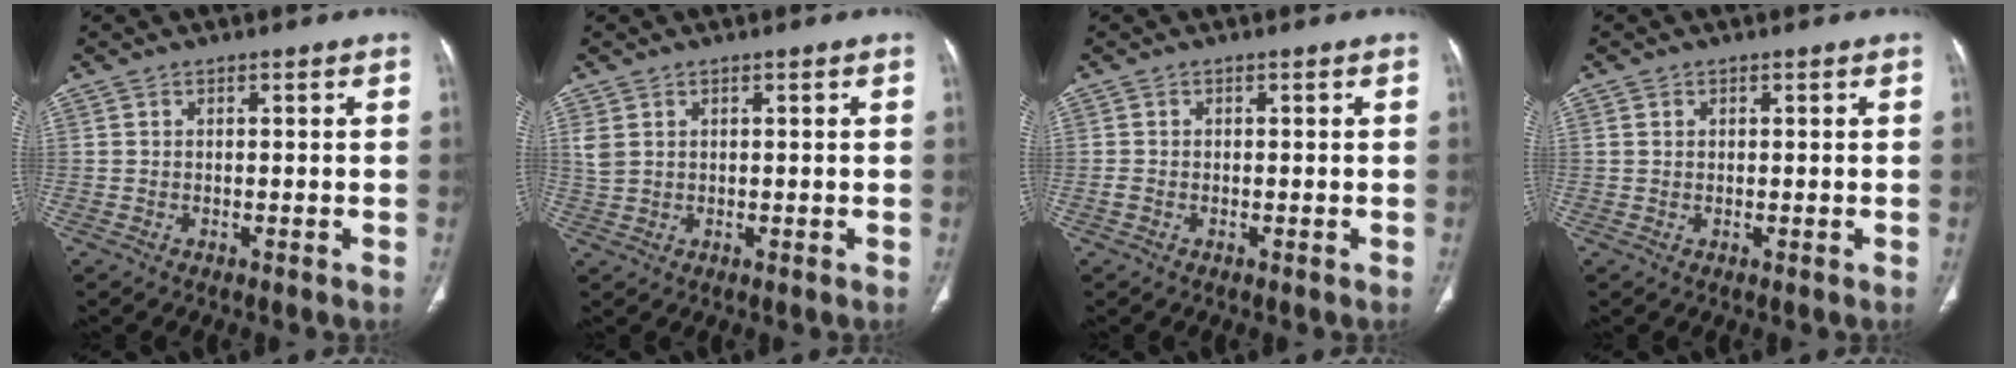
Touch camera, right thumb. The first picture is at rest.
{"total": 2.3, "force": [1.1, 1.6, 1.2], "torque": [-0.033, 0.003, 0.031]}
{"total": 0.8, "force": [-0.4, 0.6, 0.5], "torque": [-0.016, -0.002, -0.009]}
{"total": 0.8, "force": [0.3, 0.7, 0.3], "torque": [-0.002, 0.000, 0.006]}